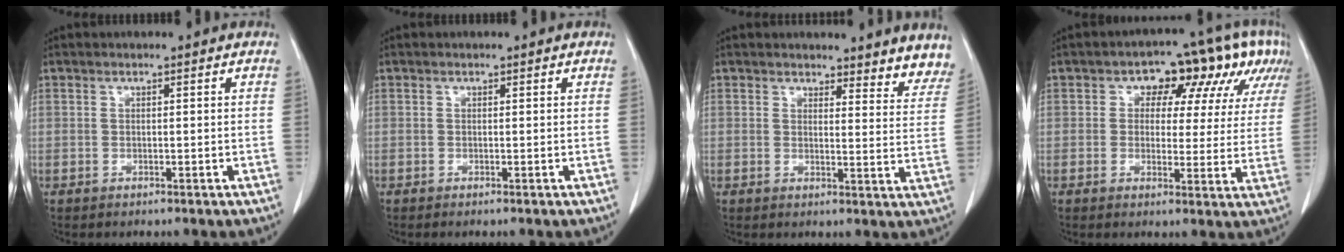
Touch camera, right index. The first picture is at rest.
{"total": 0.0}
{"total": 8.7, "force": [8.1, 2.9, 1.2], "torque": [0.036, -0.024, 0.065]}
{"total": 12.1, "force": [5.7, 6.4, 8.5], "torque": [-0.091, 0.033, 0.058]}